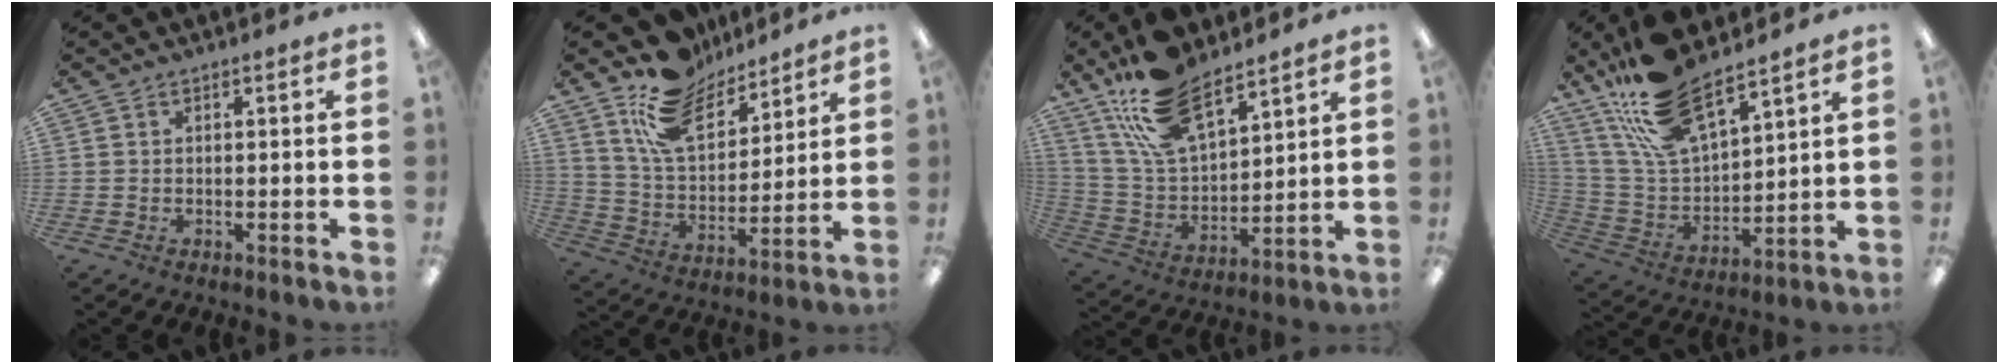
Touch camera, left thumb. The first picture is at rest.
{"total": 16.6, "force": [12.1, 8.5, 7.6], "torque": [-0.152, -0.060, 0.224]}
{"total": 18.5, "force": [13.3, 8.0, 10.0], "torque": [-0.206, -0.056, 0.243]}
{"total": 19.9, "force": [15.6, 7.0, 10.2], "torque": [-0.217, -0.078, 0.284]}